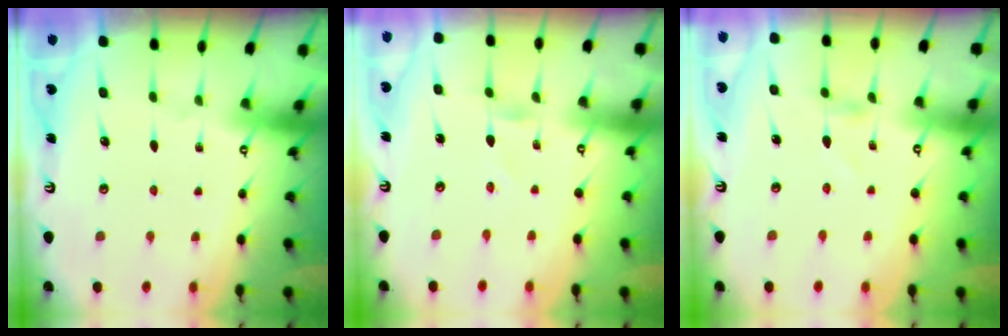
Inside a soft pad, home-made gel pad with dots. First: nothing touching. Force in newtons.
{"total": 0.0}
{"total": 0.7, "press": 0.7, "slide": 0.2}